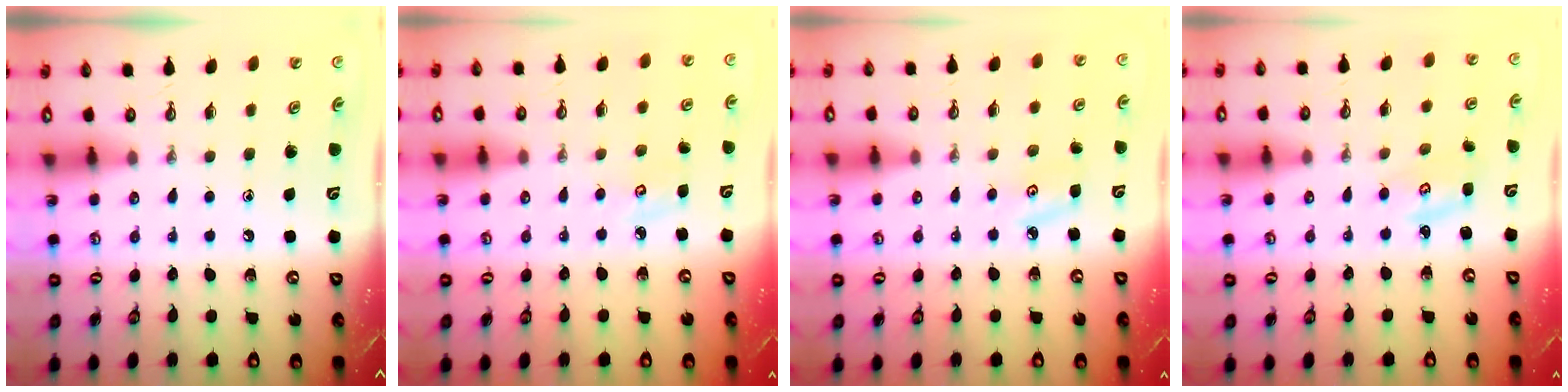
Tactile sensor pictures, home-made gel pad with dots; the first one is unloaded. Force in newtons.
{"total": 4.0, "press": 4.0, "slide": 0.4}
{"total": 4.3, "press": 4.3, "slide": 0.5}
{"total": 2.9, "press": 2.9, "slide": 0.3}